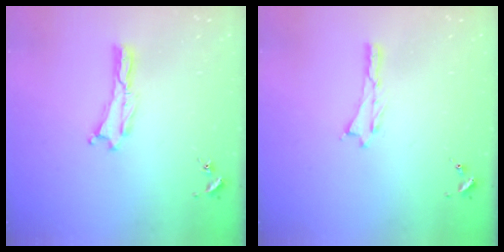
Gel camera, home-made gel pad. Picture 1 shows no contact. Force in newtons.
{"total": 0.0}